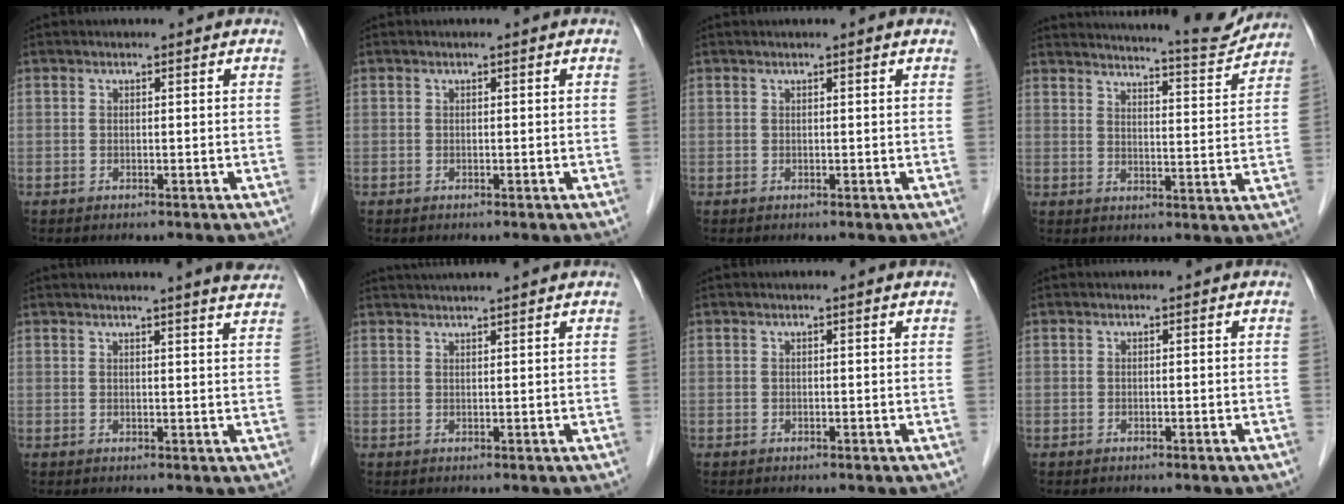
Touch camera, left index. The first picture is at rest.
{"total": 0.0}
{"total": 0.8, "force": [0.5, -0.1, 0.6], "torque": [-0.014, 0.003, 0.011]}
{"total": 13.4, "force": [13.0, 0.5, 3.4], "torque": [-0.051, -0.031, 0.162]}
{"total": 8.4, "force": [7.7, -0.6, 3.3], "torque": [-0.042, -0.004, 0.071]}
{"total": 6.2, "force": [5.7, -0.8, 2.5], "torque": [-0.036, 0.033, 0.078]}
{"total": 0.6, "force": [0.5, -0.1, 0.4], "torque": [-0.014, 0.002, 0.012]}
{"total": 0.0}